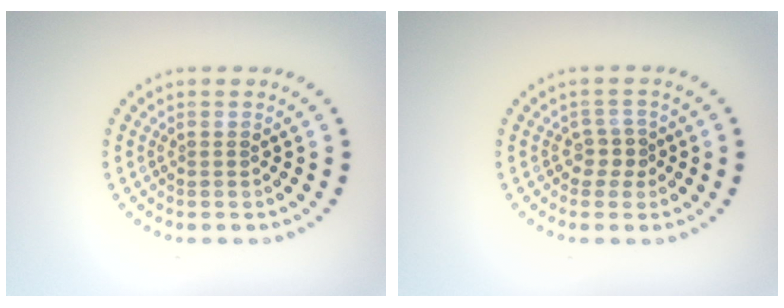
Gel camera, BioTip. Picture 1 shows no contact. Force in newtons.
{"total": 1.7, "press": 1.3, "slide": 1.0}